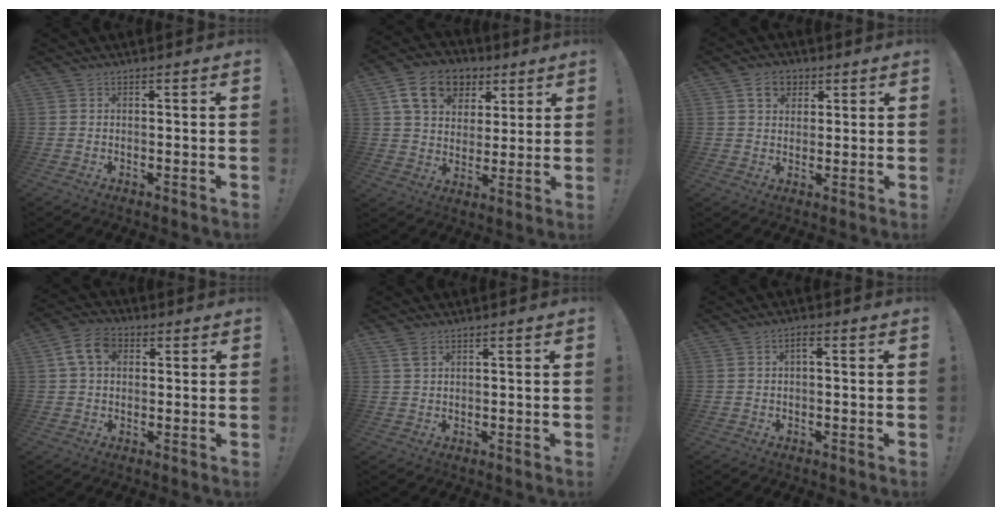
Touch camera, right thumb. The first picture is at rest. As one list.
[{"total": 15.7, "force": [7.4, 11.4, 7.9], "torque": [-0.123, -0.026, 0.143]}, {"total": 6.8, "force": [3.3, 5.2, 2.9], "torque": [-0.040, -0.004, 0.061]}, {"total": 8.9, "force": [2.5, 6.3, 5.8], "torque": [-0.114, 0.012, 0.051]}, {"total": 2.8, "force": [1.7, 1.3, 1.8], "torque": [-0.038, -0.002, 0.032]}, {"total": 1.6, "force": [0.0, 0.7, 1.5], "torque": [-0.038, 0.010, 0.000]}]